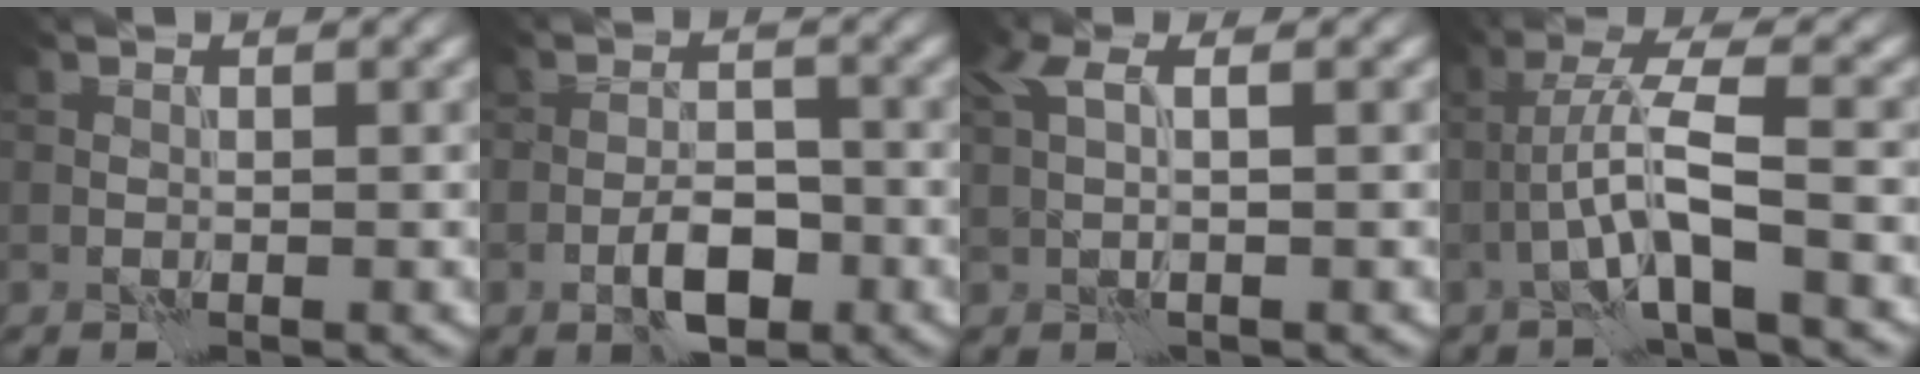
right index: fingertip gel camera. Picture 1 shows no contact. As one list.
[{"total": 4.0, "force": [-2.0, 1.7, 3.0], "torque": [-0.047, 0.005, -0.036]}, {"total": 2.6, "force": [0.9, 0.8, 2.4], "torque": [-0.052, 0.004, 0.015]}, {"total": 5.3, "force": [-1.8, 0.6, 4.9], "torque": [-0.096, 0.019, -0.038]}]